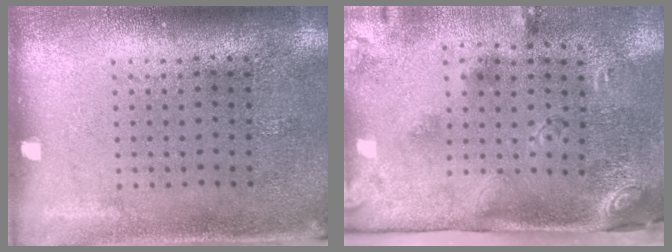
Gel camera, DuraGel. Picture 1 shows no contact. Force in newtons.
{"total": 2.9, "press": 1.8, "slide": 2.2}